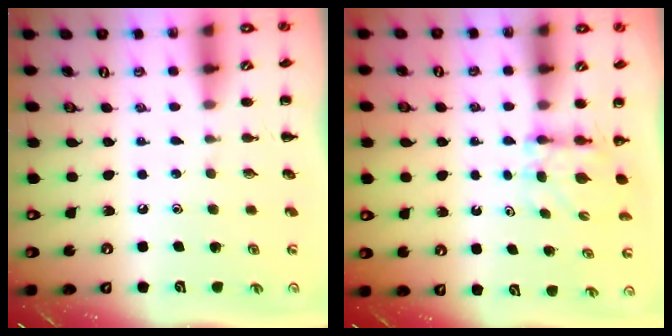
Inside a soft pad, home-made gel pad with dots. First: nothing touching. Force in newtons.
{"total": 4.1, "press": 4.1, "slide": 0.5}